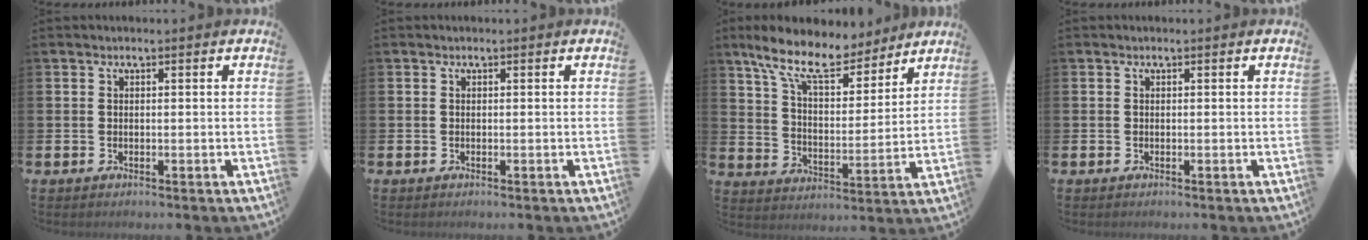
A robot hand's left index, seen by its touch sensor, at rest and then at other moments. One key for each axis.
{"total": 0.0}
{"total": 11.3, "fx": 9.6, "fy": 3.7, "fz": 4.9, "tx": -0.120, "ty": -0.055, "tz": 0.167}
{"total": 0.0}